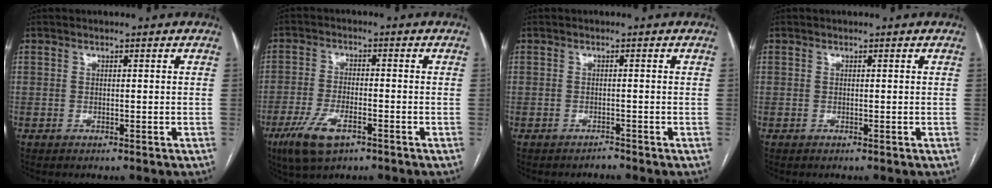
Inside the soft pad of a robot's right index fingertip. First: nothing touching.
{"total": 7.8, "force": [-4.4, 2.7, 5.9], "torque": [-0.126, -0.014, -0.075]}
{"total": 0.8, "force": [-0.8, 0.0, -0.2], "torque": [0.004, -0.004, -0.012]}
{"total": 0.0}